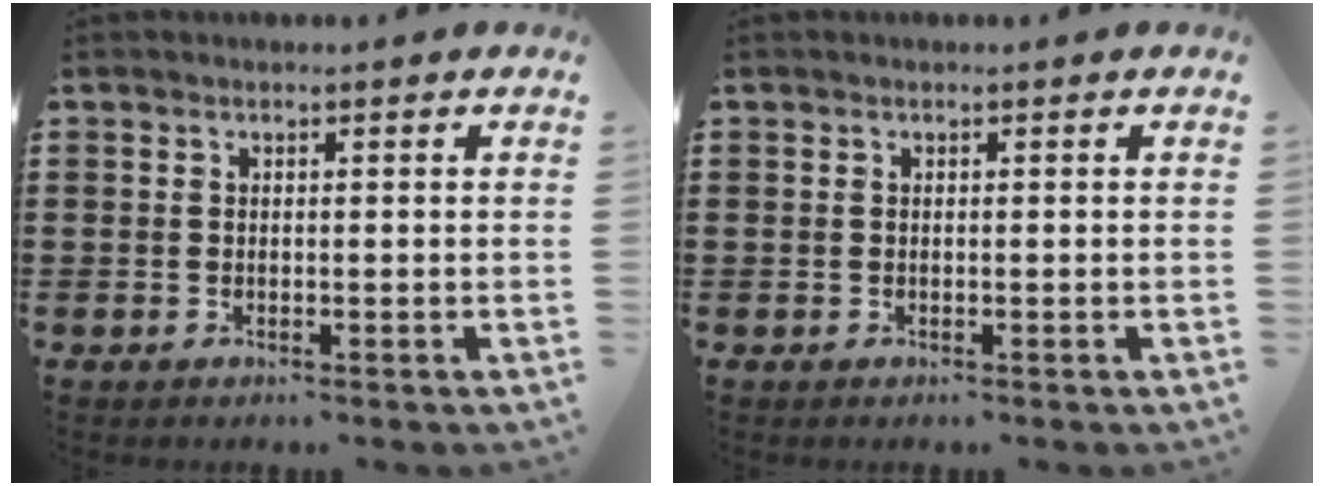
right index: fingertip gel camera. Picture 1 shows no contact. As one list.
[{"total": 0.0}]